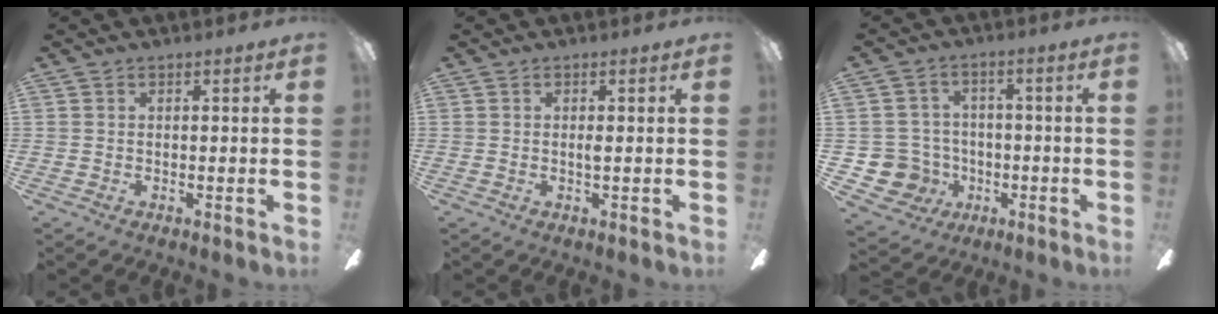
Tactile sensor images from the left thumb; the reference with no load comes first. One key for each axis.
{"total": 0.9, "fx": 0.1, "fy": 0.1, "fz": 0.9, "tx": -0.020, "ty": 0.000, "tz": 0.002}
{"total": 8.2, "fx": -2.0, "fy": 7.8, "fz": 1.6, "tx": -0.073, "ty": 0.018, "tz": -0.030}